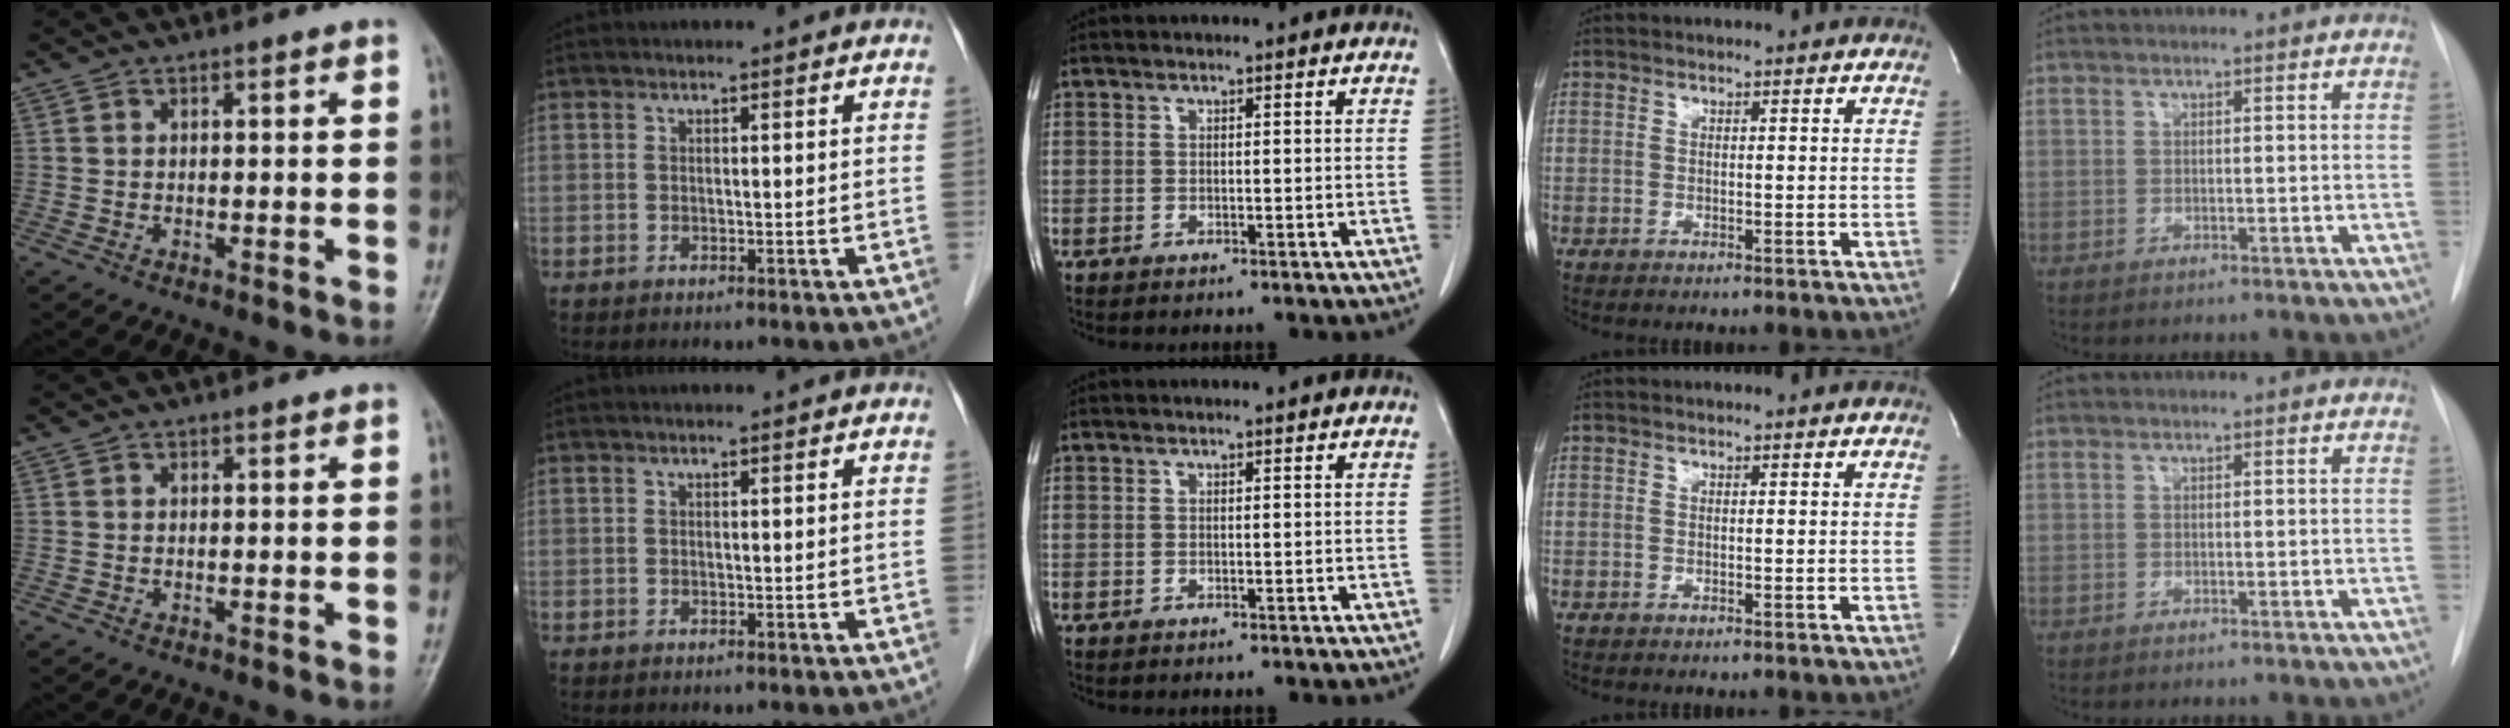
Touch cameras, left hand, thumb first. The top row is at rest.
{}